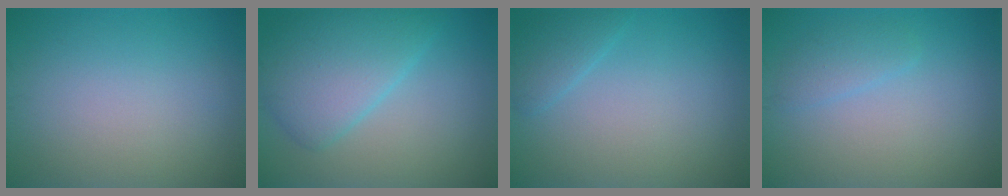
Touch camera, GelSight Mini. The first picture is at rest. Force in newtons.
{"total": 5.9, "press": 5.9, "slide": 0.0}
{"total": 1.7, "press": 1.7, "slide": 0.1}
{"total": 1.5, "press": 1.5, "slide": 0.1}